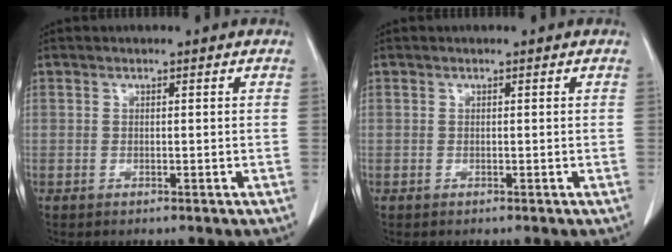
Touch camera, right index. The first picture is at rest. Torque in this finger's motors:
{"motor_torque": [0.00, 0.00, 0.00, 0.00]}